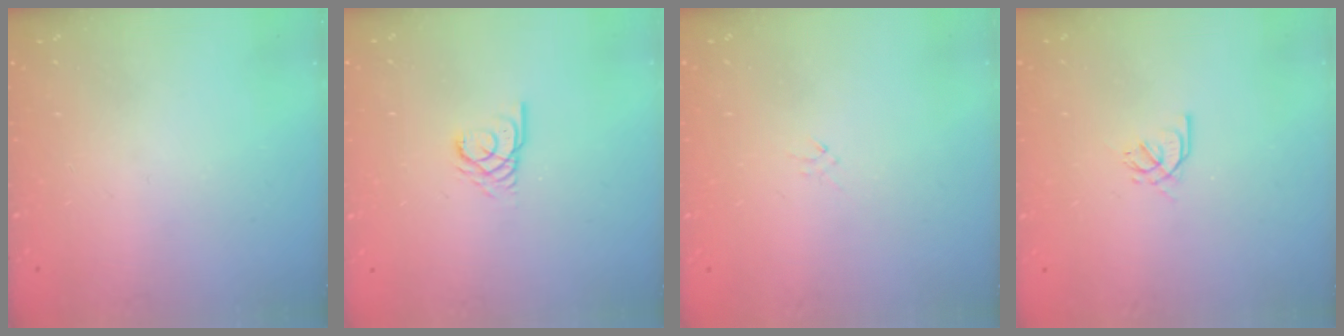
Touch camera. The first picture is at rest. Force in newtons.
{"total": 2.7, "press": 2.7, "slide": 0.2}
{"total": 0.0}
{"total": 2.4, "press": 2.4, "slide": 0.5}